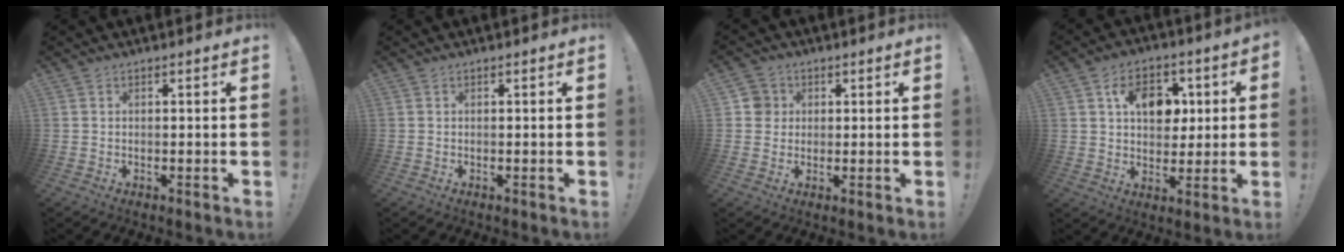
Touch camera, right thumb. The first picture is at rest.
{"total": 0.0}
{"total": 4.6, "force": [1.0, 4.4, 0.9], "torque": [-0.007, 0.004, 0.019]}
{"total": 11.8, "force": [3.4, 8.6, 7.3], "torque": [-0.105, 0.003, 0.064]}